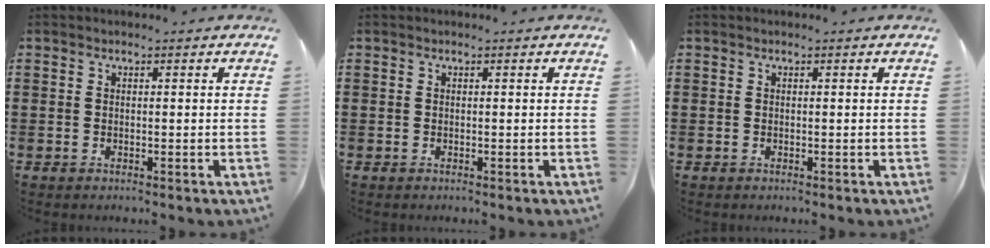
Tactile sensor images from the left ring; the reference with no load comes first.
{"total": 0.0}
{"total": 0.0}